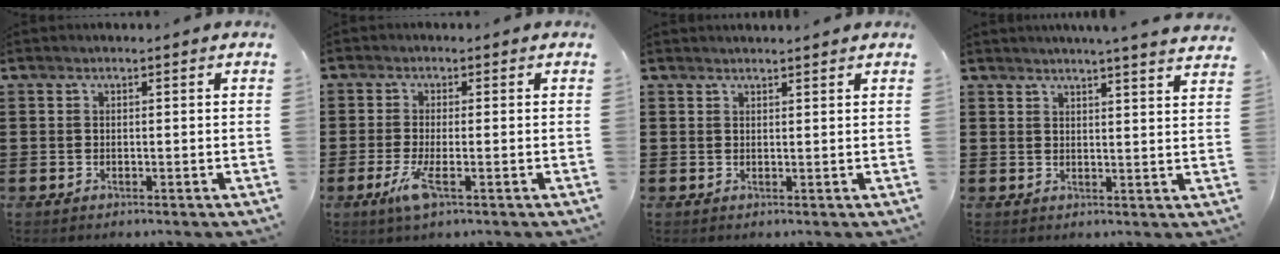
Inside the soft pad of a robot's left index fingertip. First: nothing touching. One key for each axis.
{"total": 4.3, "fx": -1.7, "fy": 0.8, "fz": 3.9, "tx": -0.093, "ty": -0.016, "tz": -0.036}
{"total": 1.2, "fx": 1.2, "fy": -0.1, "fz": 0.2, "tx": -0.005, "ty": -0.002, "tz": 0.023}
{"total": 3.5, "fx": 3.2, "fy": -0.9, "fz": 0.7, "tx": -0.022, "ty": -0.015, "tz": 0.058}